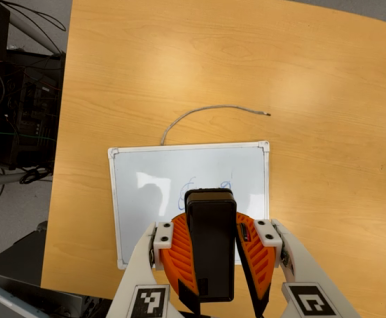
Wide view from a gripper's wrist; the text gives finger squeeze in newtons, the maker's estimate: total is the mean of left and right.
{"total": 12.4, "left": 10.7, "right": 14.1}